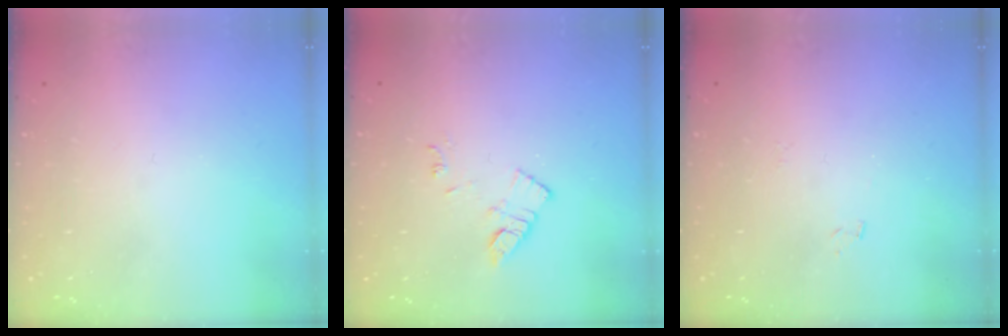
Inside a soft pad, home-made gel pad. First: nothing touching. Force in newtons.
{"total": 8.3, "press": 8.3, "slide": 0.6}
{"total": 4.1, "press": 4.1, "slide": 0.4}